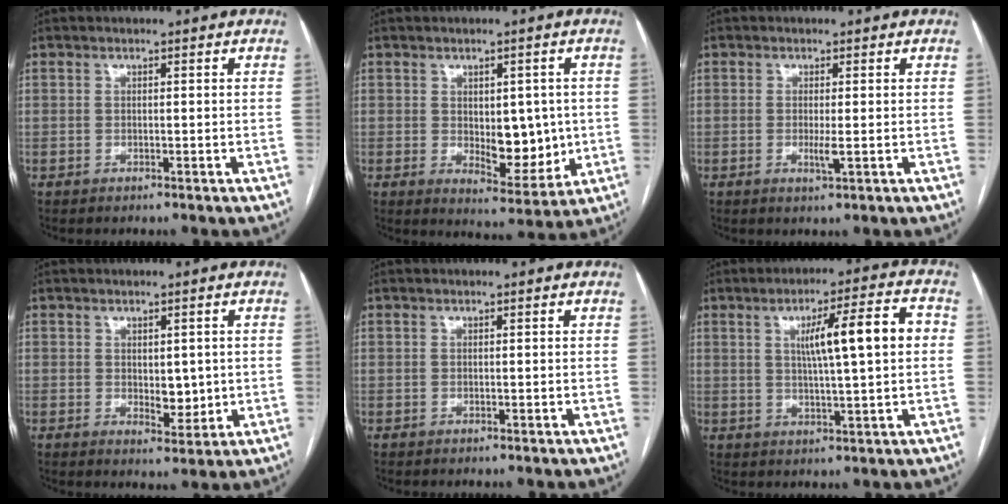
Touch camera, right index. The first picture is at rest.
{"total": 7.9, "force": [-0.1, 3.9, 6.9], "torque": [-0.088, -0.001, 0.016]}
{"total": 1.9, "force": [-0.1, 0.1, 1.9], "torque": [-0.036, -0.004, 0.001]}
{"total": 3.9, "force": [0.2, 2.2, 3.2], "torque": [-0.042, -0.005, 0.014]}
{"total": 0.0}
{"total": 10.3, "force": [1.8, 0.7, 10.1], "torque": [-0.157, 0.017, 0.030]}